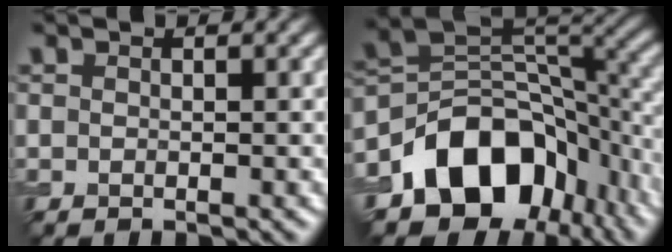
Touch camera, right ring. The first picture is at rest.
{"total": 12.1, "force": [-6.0, 8.2, 6.7], "torque": [-0.098, 0.002, -0.109]}